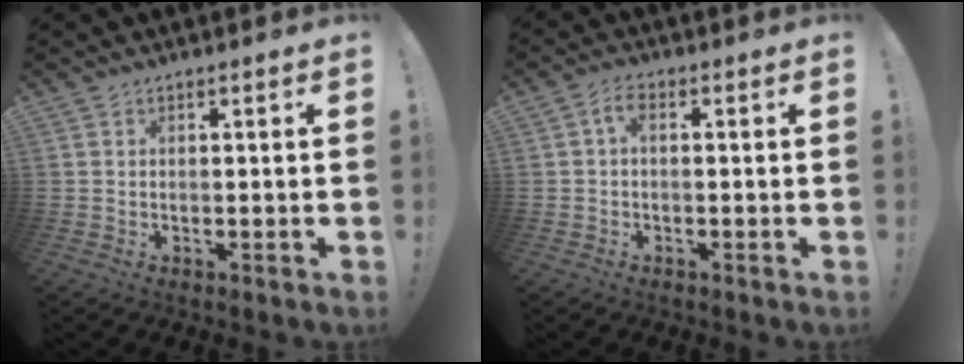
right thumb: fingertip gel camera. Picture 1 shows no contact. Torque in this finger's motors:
{"motor_torque": [-0.17, 0.17, 0.22, 0.02, 0.00]}